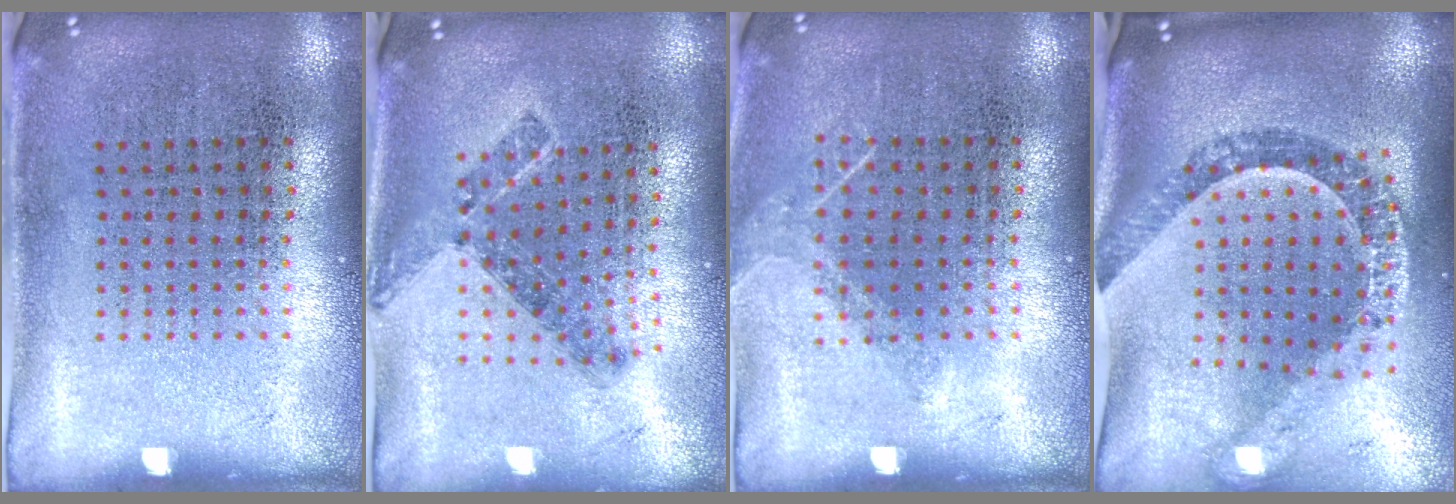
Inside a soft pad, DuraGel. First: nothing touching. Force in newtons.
{"total": 0.8, "press": 0.8, "slide": 0.2}
{"total": 1.0, "press": 0.9, "slide": 0.3}
{"total": 2.0, "press": 1.8, "slide": 0.9}